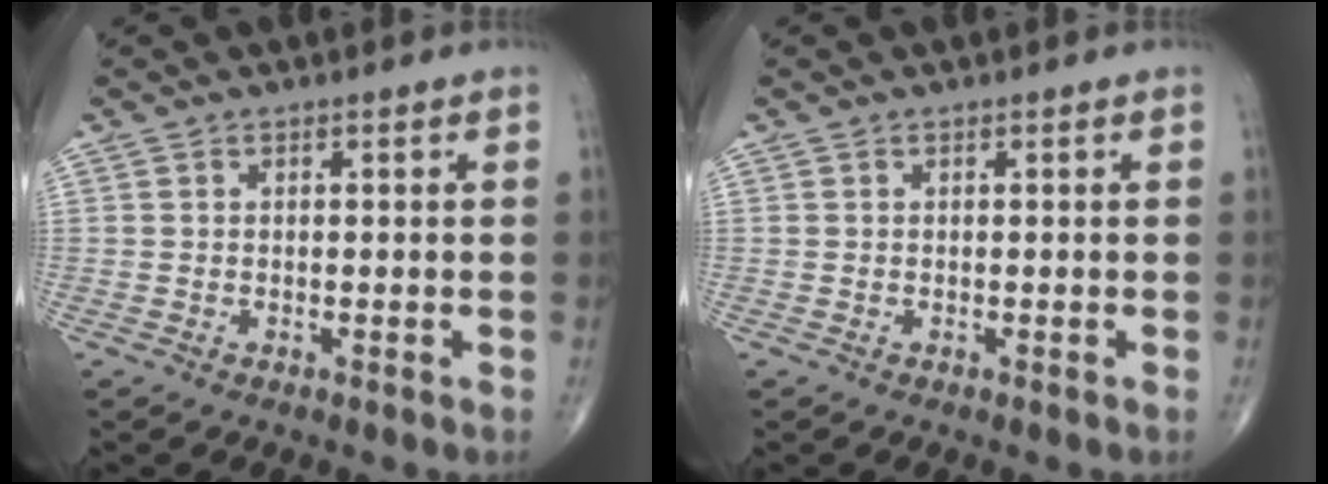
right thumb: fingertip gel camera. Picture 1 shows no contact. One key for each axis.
{"total": 0.0}